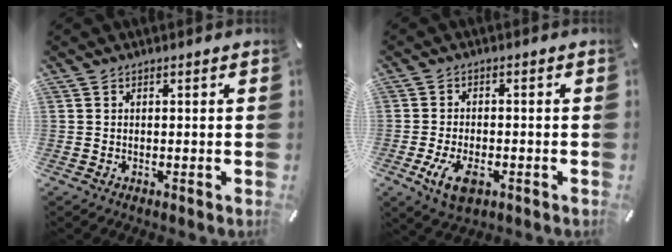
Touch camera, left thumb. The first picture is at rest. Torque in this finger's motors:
{"motor_torque": [0.00, 0.13, 0.14, 0.04, 0.04]}